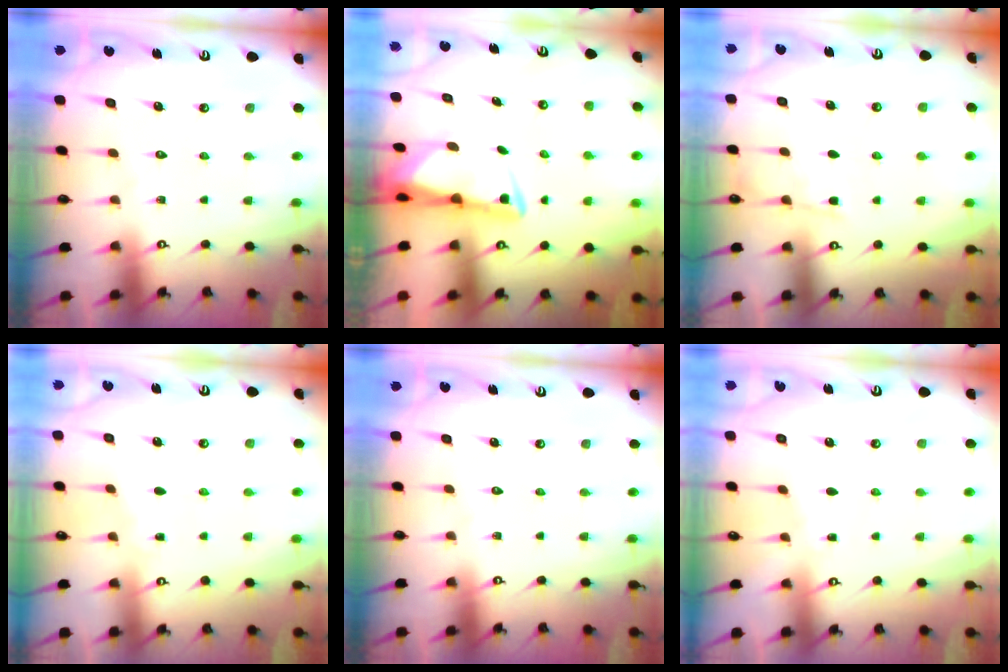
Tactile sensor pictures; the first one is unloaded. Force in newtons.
{"total": 3.0, "press": 2.9, "slide": 0.6}
{"total": 4.3, "press": 4.2, "slide": 0.6}
{"total": 2.9, "press": 2.9, "slide": 0.1}
{"total": 0.0}
{"total": 1.8, "press": 1.8, "slide": 0.3}